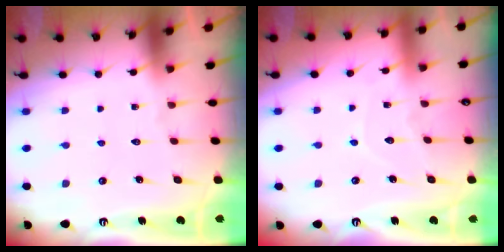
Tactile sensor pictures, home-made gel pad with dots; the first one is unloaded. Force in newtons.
{"total": 4.6, "press": 4.6, "slide": 0.2}